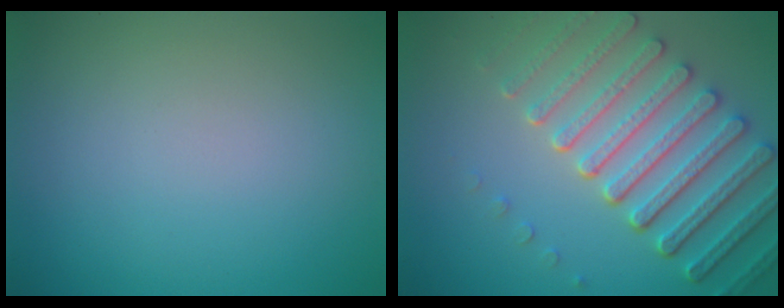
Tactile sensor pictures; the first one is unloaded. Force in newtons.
{"total": 7.1, "press": 5.4, "slide": 4.5}